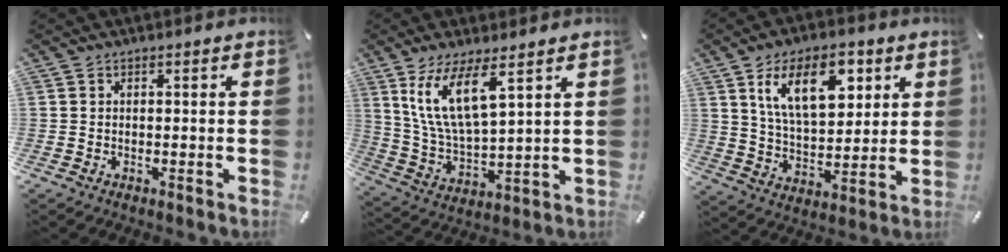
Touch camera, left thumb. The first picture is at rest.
{"total": 12.1, "force": [7.3, 3.9, 8.8], "torque": [-0.210, -0.019, 0.130]}
{"total": 15.7, "force": [7.1, 8.6, 11.0], "torque": [-0.188, -0.010, 0.123]}